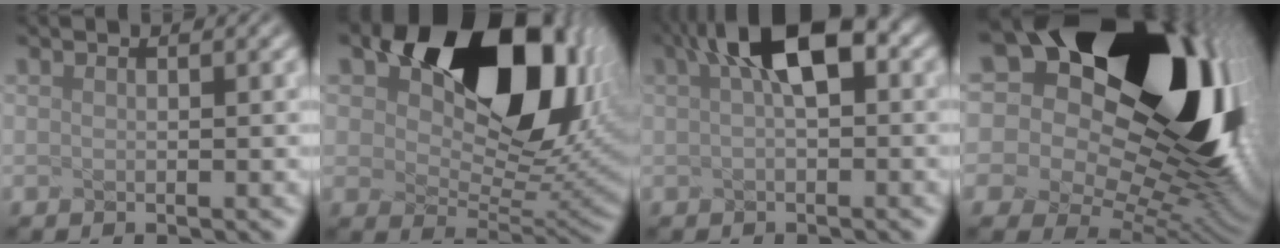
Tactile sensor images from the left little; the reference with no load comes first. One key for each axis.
{"total": 11.4, "fx": 4.0, "fy": 7.1, "fz": 7.9, "tx": -0.131, "ty": -0.014, "tz": 0.113}
{"total": 4.3, "fx": 0.5, "fy": 1.1, "fz": 4.1, "tx": -0.094, "ty": 0.005, "tz": 0.044}
{"total": 21.5, "fx": 9.4, "fy": 13.7, "fz": 13.6, "tx": -0.249, "ty": 0.064, "tz": 0.181}